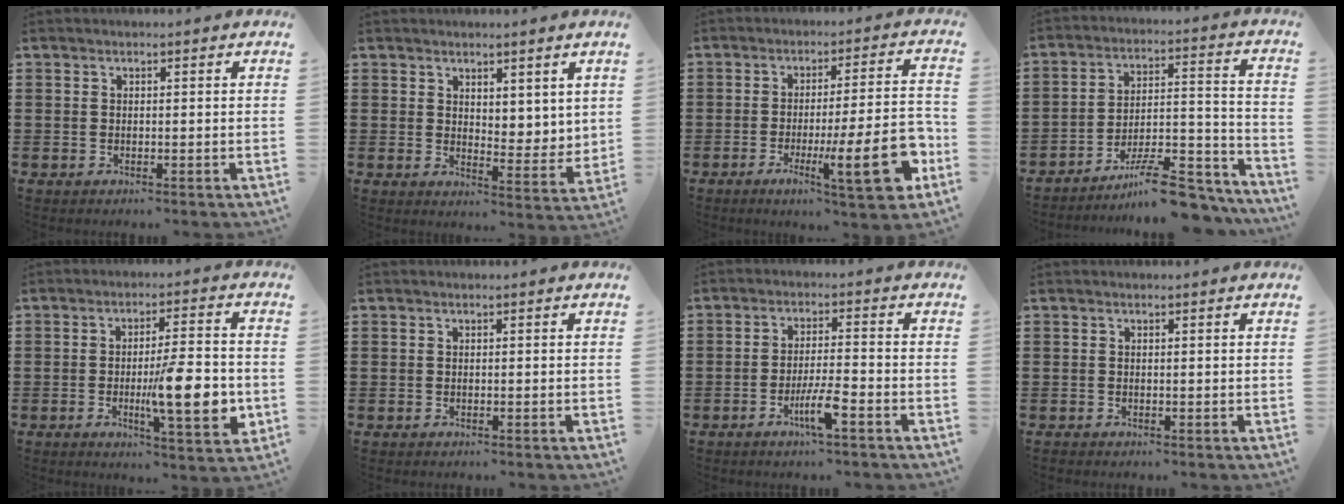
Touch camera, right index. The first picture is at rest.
{"total": 4.2, "force": [3.7, 1.9, 0.3], "torque": [-0.011, -0.011, 0.070]}
{"total": 15.0, "force": [-4.6, 2.6, 14.0], "torque": [-0.203, -0.005, -0.065]}
{"total": 12.3, "force": [-9.9, 2.5, 6.8], "torque": [-0.085, 0.050, -0.177]}
{"total": 11.6, "force": [-2.0, 2.5, 11.1], "torque": [-0.164, -0.013, -0.032]}
{"total": 0.0}
{"total": 5.2, "force": [-2.7, 0.4, 4.5], "torque": [-0.086, -0.010, -0.049]}
{"total": 0.0}